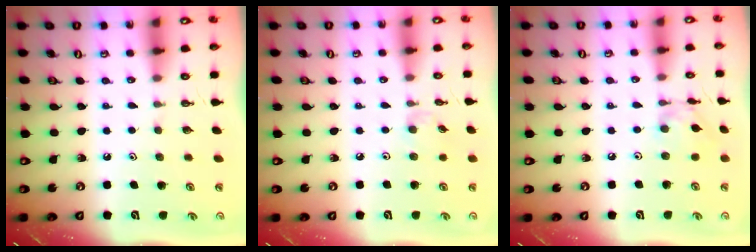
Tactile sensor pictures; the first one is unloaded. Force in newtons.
{"total": 2.4, "press": 2.4, "slide": 0.5}
{"total": 7.0, "press": 6.9, "slide": 0.3}